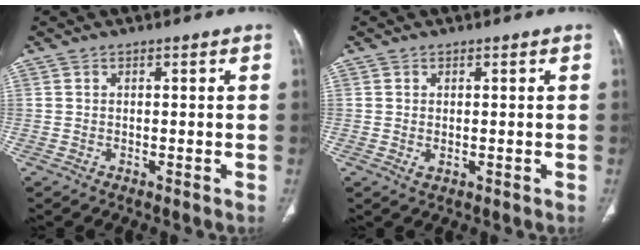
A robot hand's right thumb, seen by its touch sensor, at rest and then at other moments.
{"total": 1.3, "force": [-0.2, 0.7, 1.1], "torque": [-0.023, -0.004, 0.003]}